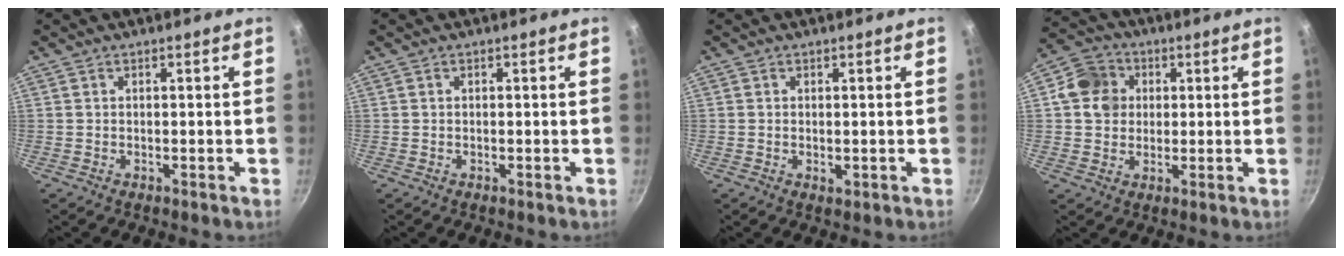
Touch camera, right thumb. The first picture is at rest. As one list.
[{"total": 0.0}, {"total": 1.0, "force": [-0.1, 0.6, 0.8], "torque": [-0.013, -0.002, 0.000]}, {"total": 8.2, "force": [1.5, 7.3, 3.5], "torque": [-0.034, 0.010, 0.012]}]